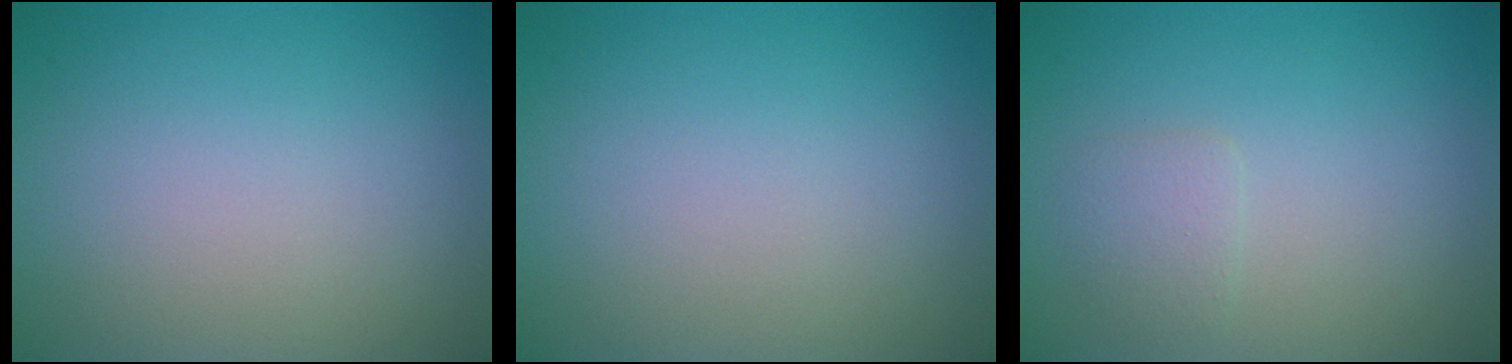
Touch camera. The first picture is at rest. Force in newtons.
{"total": 0.0}
{"total": 1.3, "press": 1.3, "slide": 0.1}